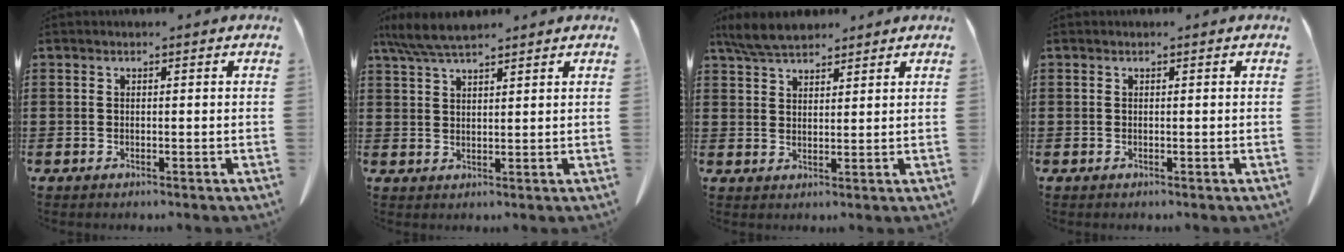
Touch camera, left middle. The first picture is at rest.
{"total": 5.5, "force": [4.5, 0.7, 3.1], "torque": [-0.070, -0.010, 0.084]}
{"total": 5.4, "force": [4.8, 1.5, 2.1], "torque": [-0.056, -0.008, 0.092]}
{"total": 0.0}